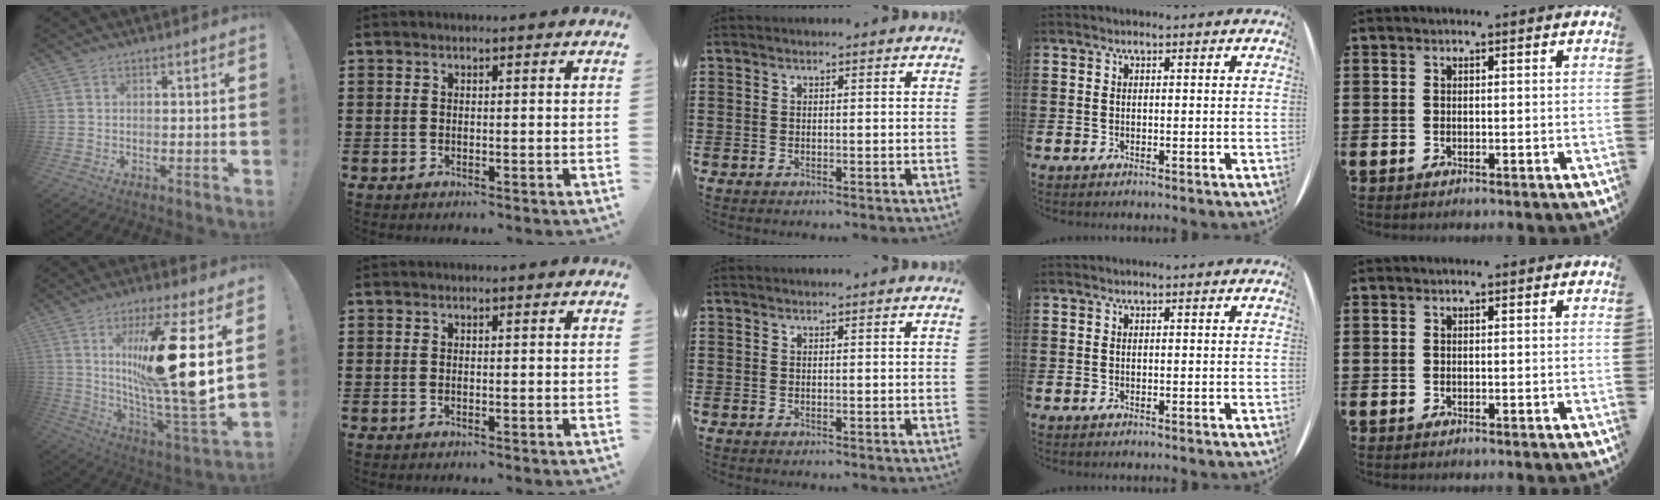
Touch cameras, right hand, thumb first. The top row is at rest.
{"thumb": {"total": 22.9, "force": [6.2, 3.5, 21.8], "torque": [-0.341, -0.052, 0.090]}}